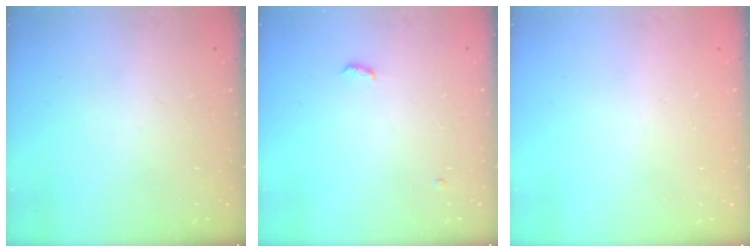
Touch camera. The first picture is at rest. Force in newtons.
{"total": 7.6, "press": 4.2, "slide": 6.4}
{"total": 0.9, "press": 0.9, "slide": 0.0}